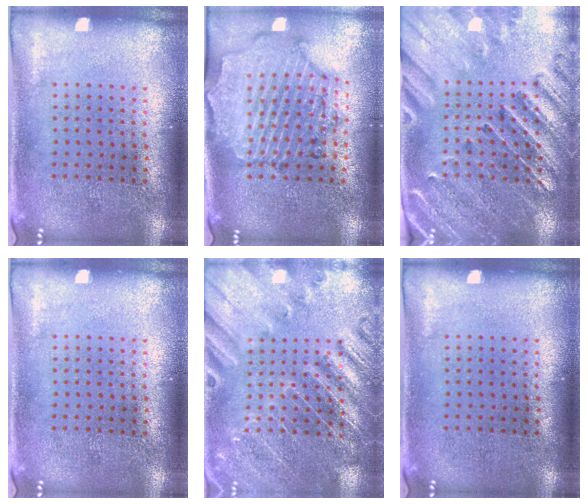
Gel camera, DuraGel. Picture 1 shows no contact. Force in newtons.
{"total": 1.6, "press": 1.6, "slide": 0.4}
{"total": 2.9, "press": 2.7, "slide": 1.0}
{"total": 0.0}
{"total": 2.6, "press": 2.6, "slide": 0.2}
{"total": 0.0}